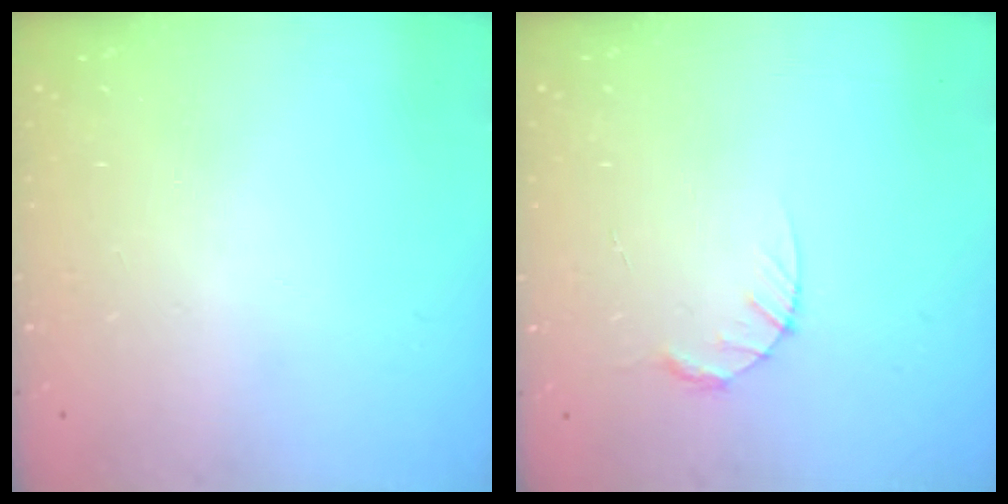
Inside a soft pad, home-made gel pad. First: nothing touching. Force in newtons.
{"total": 3.7, "press": 3.6, "slide": 0.4}